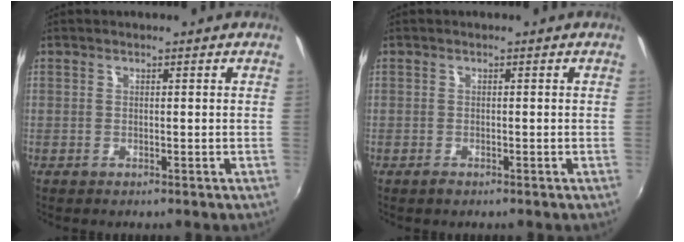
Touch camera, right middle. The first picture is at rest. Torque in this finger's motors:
{"motor_torque": [0.30, -0.25, 0.00, 0.01]}